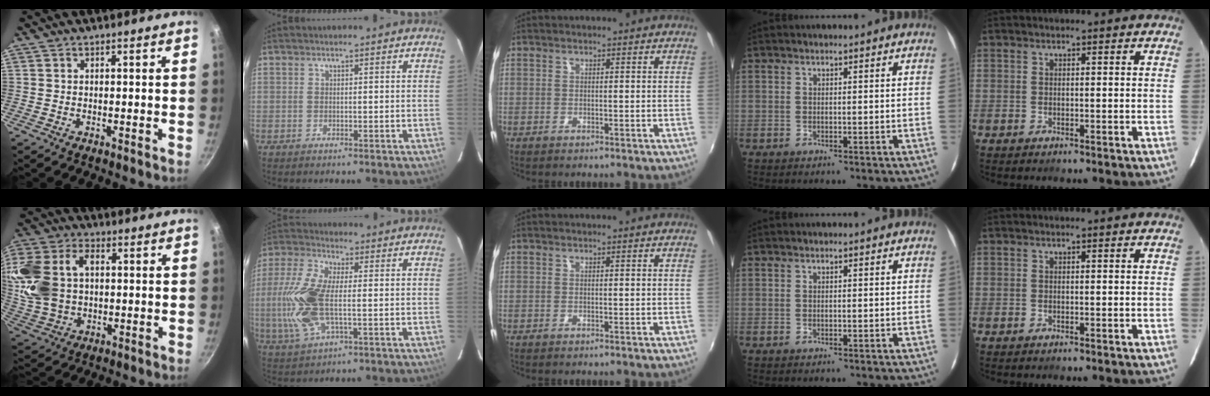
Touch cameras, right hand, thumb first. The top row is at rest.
{"thumb": {"total": 17.2, "force": [2.2, 12.2, 12.0], "torque": [-0.245, 0.019, 0.045]}, "index": {"total": 14.2, "force": [-1.1, 5.9, 12.9], "torque": [-0.289, 0.000, -0.024]}}